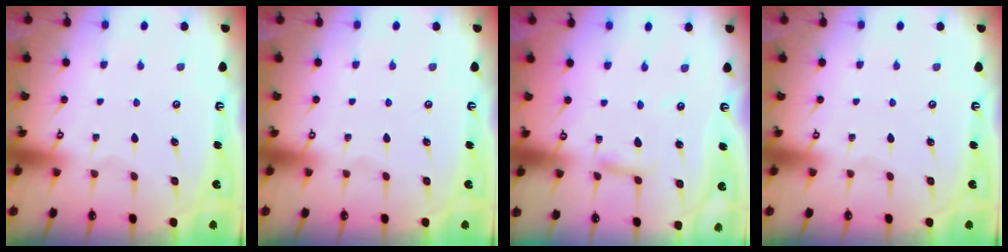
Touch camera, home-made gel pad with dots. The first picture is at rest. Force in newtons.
{"total": 0.0}
{"total": 2.8, "press": 2.8, "slide": 0.2}
{"total": 0.0}